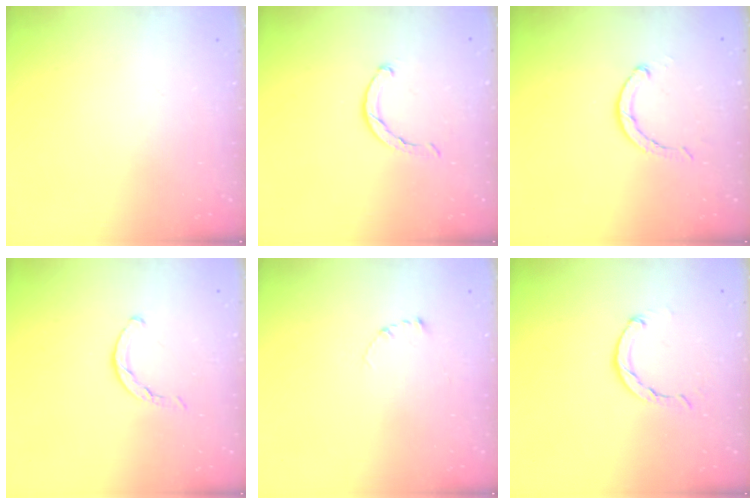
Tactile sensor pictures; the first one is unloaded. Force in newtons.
{"total": 2.3, "press": 2.3, "slide": 0.4}
{"total": 3.5, "press": 3.4, "slide": 0.7}
{"total": 3.4, "press": 3.4, "slide": 0.7}
{"total": 2.3, "press": 2.3, "slide": 0.2}
{"total": 2.1, "press": 2.1, "slide": 0.3}